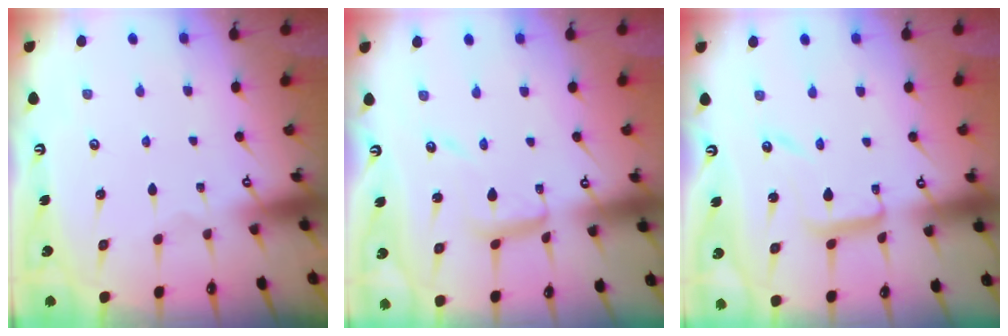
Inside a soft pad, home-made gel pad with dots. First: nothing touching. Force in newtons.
{"total": 9.4, "press": 9.4, "slide": 0.7}
{"total": 11.1, "press": 11.0, "slide": 0.9}